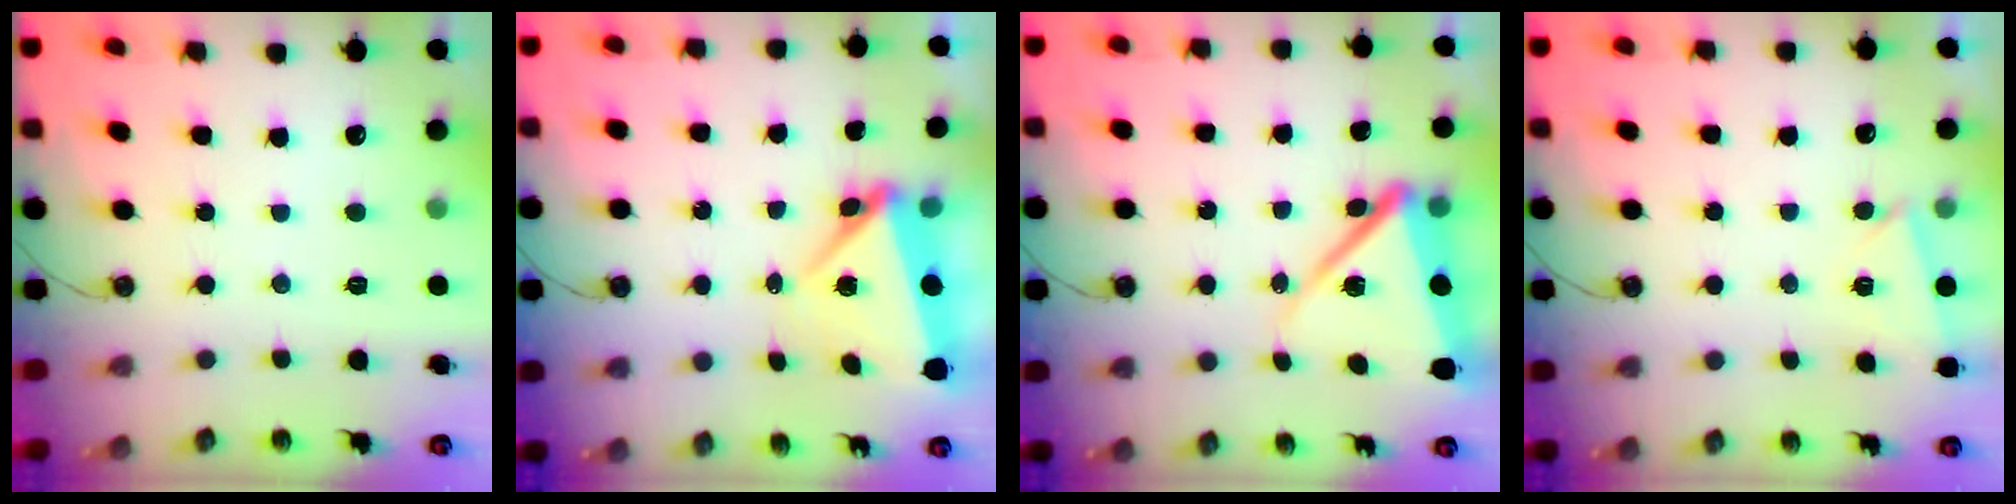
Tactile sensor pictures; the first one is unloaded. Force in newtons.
{"total": 6.0, "press": 5.8, "slide": 1.5}
{"total": 11.7, "press": 11.5, "slide": 2.0}
{"total": 3.1, "press": 2.3, "slide": 2.1}